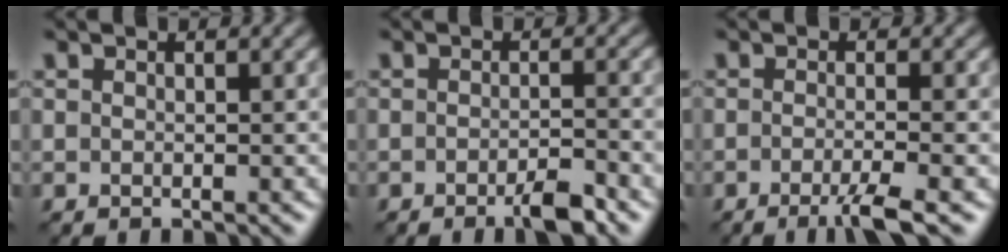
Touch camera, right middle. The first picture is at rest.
{"total": 2.8, "force": [-1.7, 0.5, 2.2], "torque": [-0.035, 0.001, -0.034]}
{"total": 3.2, "force": [-1.6, 0.5, 2.7], "torque": [-0.039, -0.004, -0.038]}